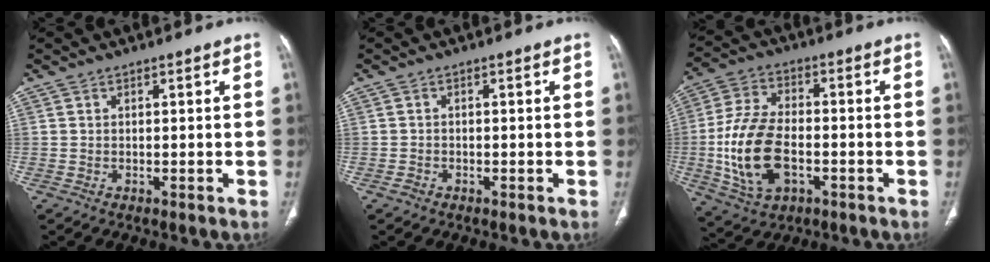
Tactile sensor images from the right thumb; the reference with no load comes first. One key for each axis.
{"total": 1.1, "fx": -0.7, "fy": 0.8, "fz": 0.2, "tx": -0.006, "ty": 0.003, "tz": -0.016}
{"total": 15.5, "fx": -3.2, "fy": 9.1, "fz": 12.1, "tx": -0.243, "ty": 0.014, "tz": -0.053}